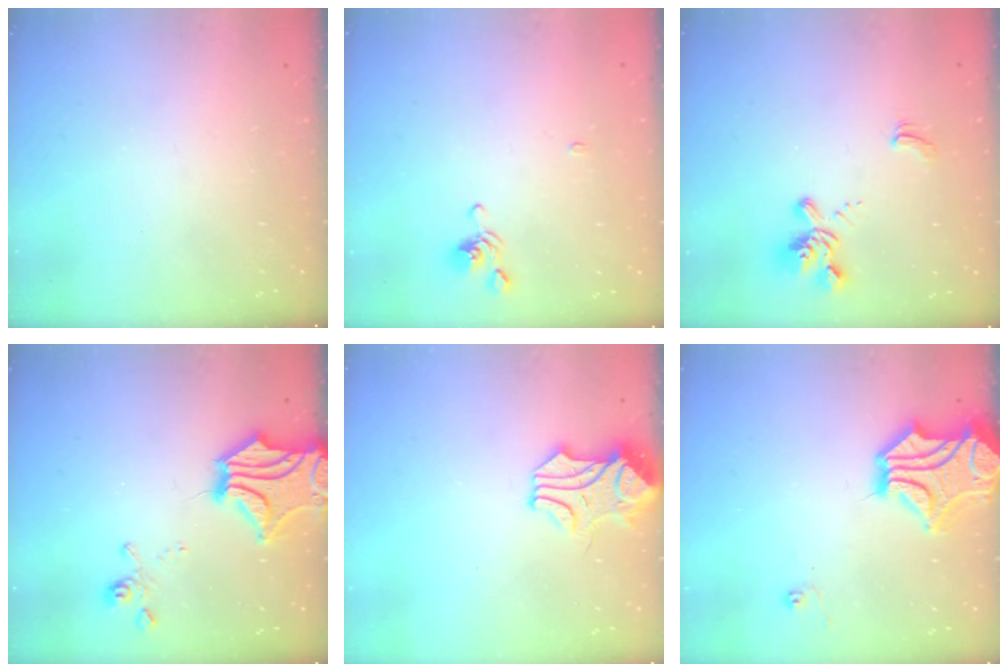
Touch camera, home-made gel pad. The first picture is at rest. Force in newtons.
{"total": 2.8, "press": 2.8, "slide": 0.1}
{"total": 2.4, "press": 2.1, "slide": 1.2}
{"total": 6.6, "press": 5.9, "slide": 3.0}
{"total": 1.9, "press": 1.9, "slide": 0.1}
{"total": 7.5, "press": 7.2, "slide": 2.2}